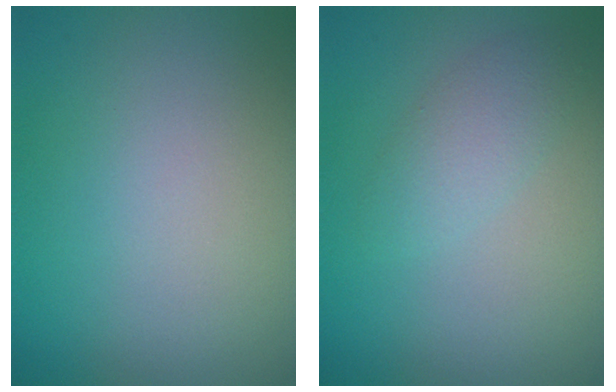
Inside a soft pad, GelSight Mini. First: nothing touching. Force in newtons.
{"total": 2.2, "press": 2.2, "slide": 0.1}